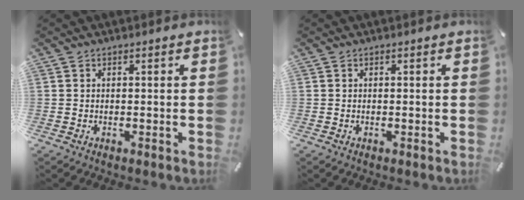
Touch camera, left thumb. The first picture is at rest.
{"total": 0.0}